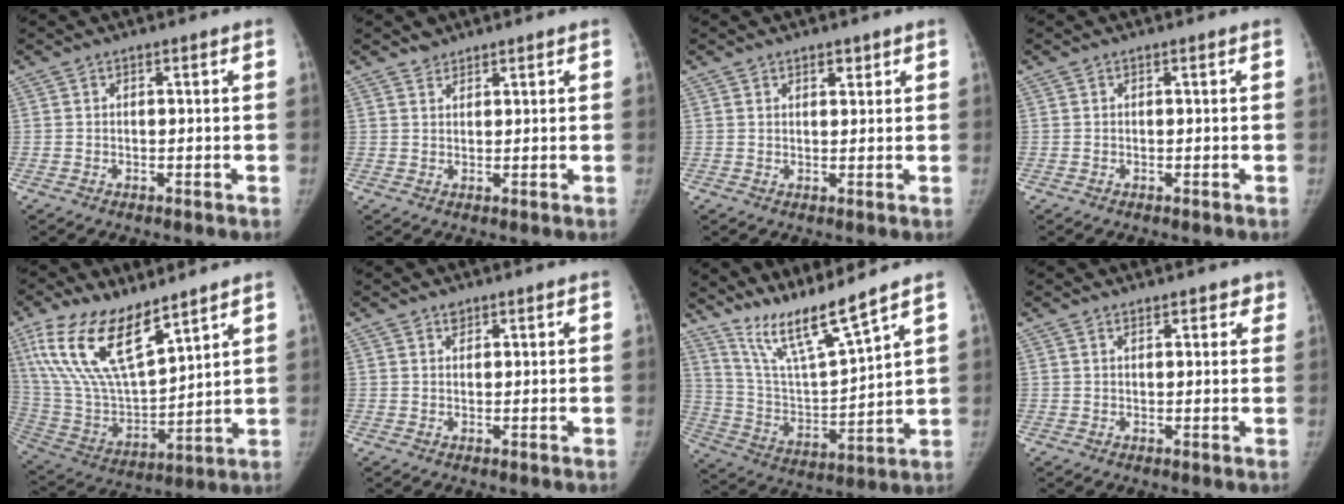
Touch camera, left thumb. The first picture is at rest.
{"total": 1.7, "force": [1.5, 0.9, 0.0], "torque": [0.013, -0.010, 0.021]}
{"total": 1.9, "force": [1.3, 1.1, 0.8], "torque": [0.004, -0.007, 0.016]}
{"total": 0.0}
{"total": 19.8, "force": [12.0, 8.0, 13.6], "torque": [-0.251, -0.053, 0.241]}
{"total": 1.1, "force": [0.8, 0.8, 0.2], "torque": [0.007, -0.006, 0.011]}
{"total": 13.2, "force": [11.3, 0.0, 7.0], "torque": [-0.123, -0.073, 0.223]}
{"total": 3.0, "force": [2.3, 1.5, 1.2], "torque": [0.019, -0.007, 0.023]}